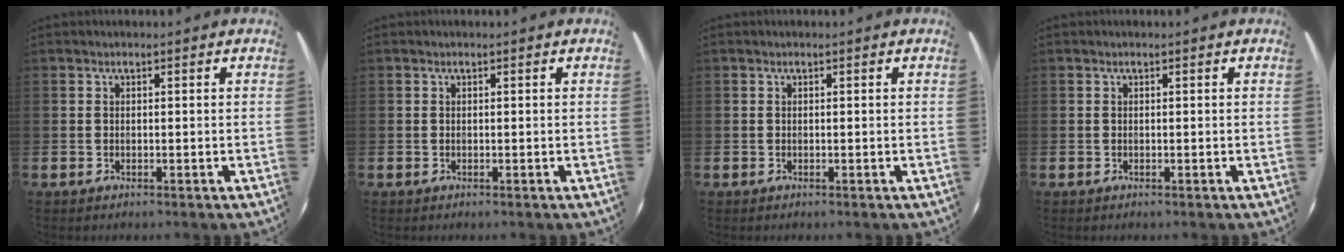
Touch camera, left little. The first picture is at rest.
{"total": 0.0}
{"total": 0.0}
{"total": 0.0}